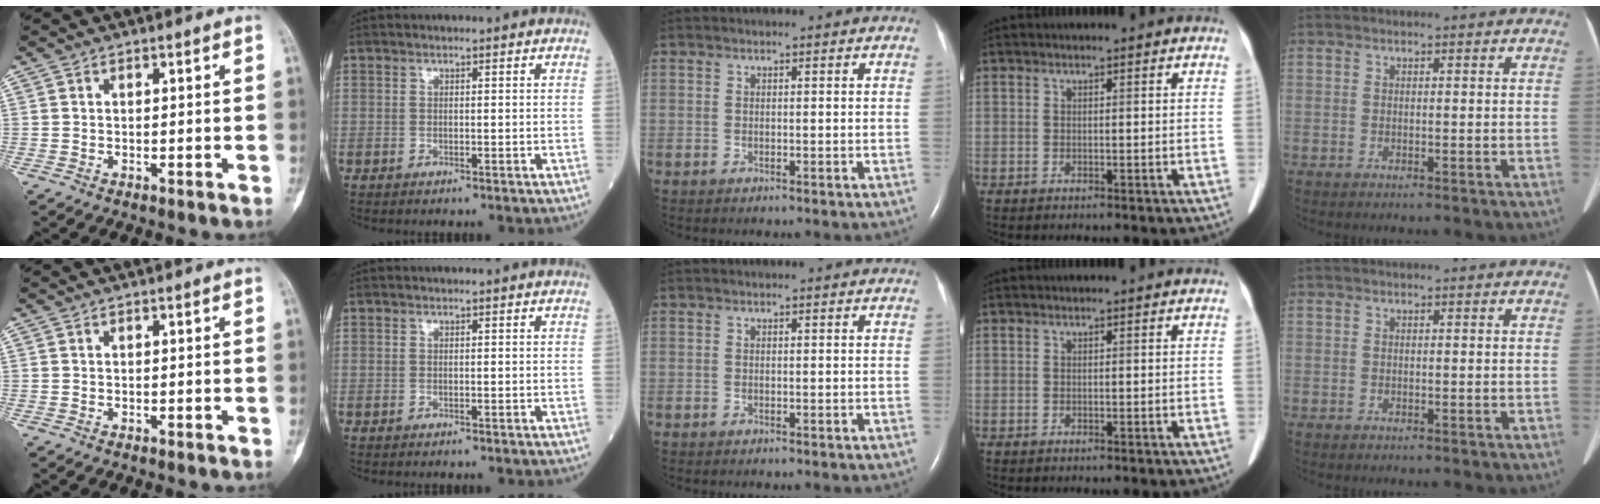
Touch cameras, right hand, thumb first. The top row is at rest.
{}